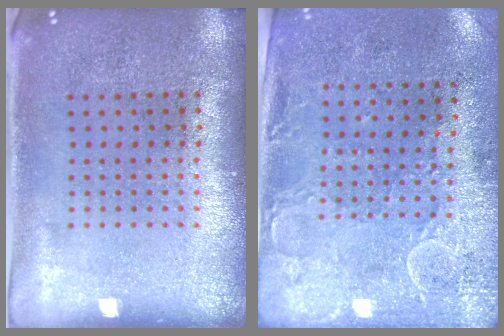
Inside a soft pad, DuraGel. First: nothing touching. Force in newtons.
{"total": 3.0, "press": 2.3, "slide": 1.9}